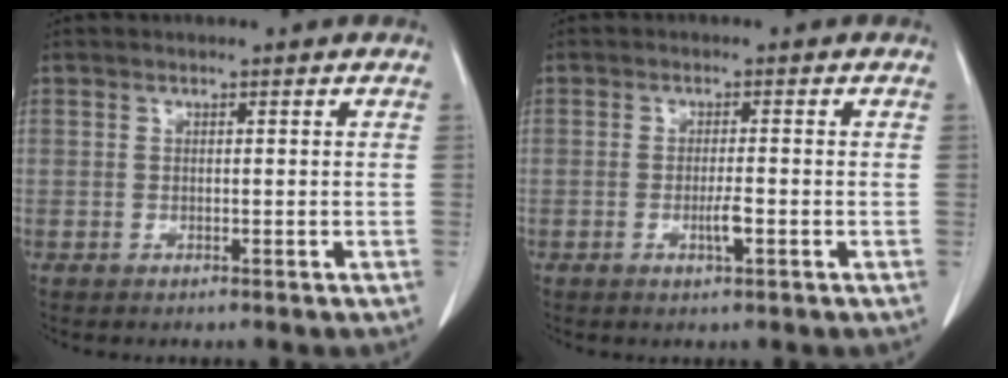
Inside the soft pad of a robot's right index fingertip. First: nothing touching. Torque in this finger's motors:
{"motor_torque": [0.28, -0.05, 0.14, 0.03]}